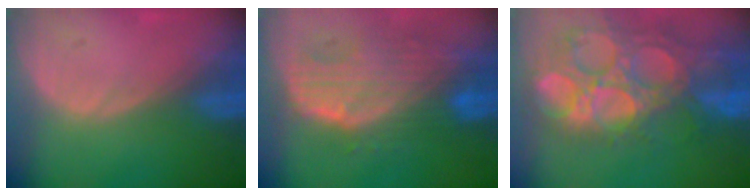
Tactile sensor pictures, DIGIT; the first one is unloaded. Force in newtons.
{"total": 10.5, "press": 9.0, "slide": 5.3}
{"total": 15.4, "press": 12.8, "slide": 8.7}